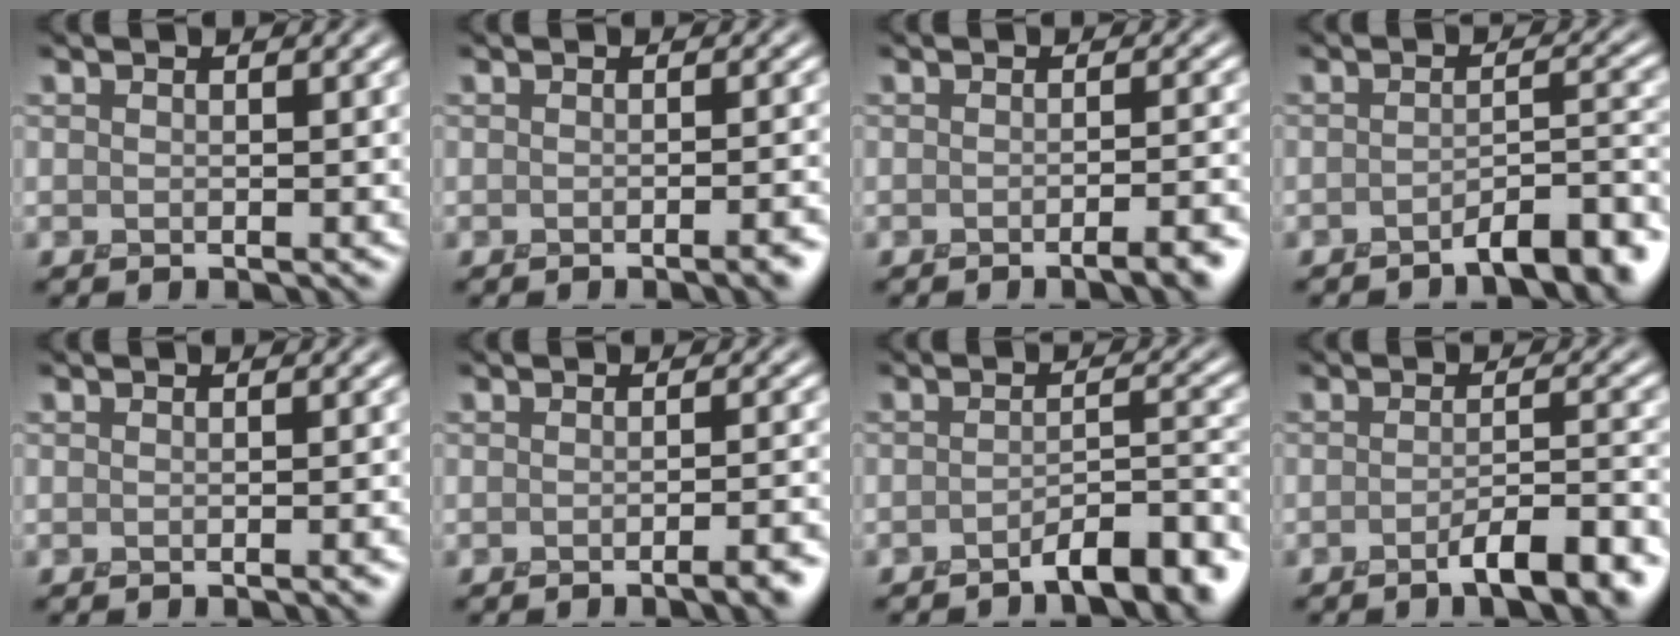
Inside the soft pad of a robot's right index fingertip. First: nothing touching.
{"total": 2.2, "force": [-1.6, 0.3, 1.4], "torque": [-0.020, -0.004, -0.019]}
{"total": 3.3, "force": [-2.5, 0.5, 2.2], "torque": [-0.028, -0.004, -0.030]}
{"total": 4.6, "force": [-3.6, 0.8, 2.8], "torque": [-0.040, 0.006, -0.052]}
{"total": 1.6, "force": [-1.0, 0.4, 1.1], "torque": [-0.014, -0.005, -0.013]}
{"total": 2.9, "force": [-2.2, 0.4, 1.8], "torque": [-0.024, -0.004, -0.026]}
{"total": 5.0, "force": [-3.7, 0.9, 3.1], "torque": [-0.046, 0.005, -0.056]}
{"total": 5.5, "force": [-3.6, 1.1, 4.0], "torque": [-0.060, 0.000, -0.054]}